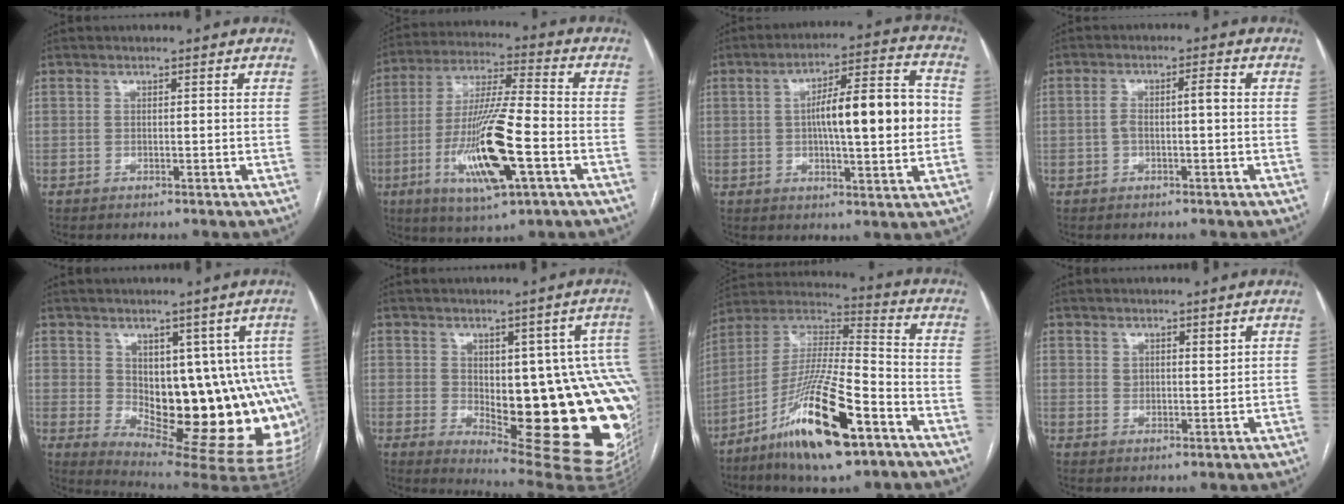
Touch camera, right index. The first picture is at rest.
{"total": 16.8, "force": [-5.4, 1.9, 15.8], "torque": [-0.312, -0.016, -0.094]}
{"total": 14.7, "force": [0.5, 2.7, 14.4], "torque": [-0.224, 0.026, 0.006]}
{"total": 3.6, "force": [-0.3, 0.9, 3.5], "torque": [-0.068, 0.020, -0.003]}
{"total": 15.3, "force": [1.0, 6.0, 14.1], "torque": [-0.144, -0.004, 0.029]}
{"total": 22.0, "force": [-1.6, 6.8, 20.8], "torque": [-0.170, 0.010, 0.004]}
{"total": 19.2, "force": [-10.2, 2.9, 16.0], "torque": [-0.327, -0.028, -0.181]}
{"total": 2.2, "force": [1.7, 0.9, 1.1], "torque": [-0.018, -0.003, 0.033]}